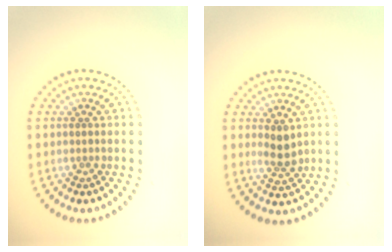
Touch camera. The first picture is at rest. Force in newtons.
{"total": 1.9, "press": 1.8, "slide": 0.5}